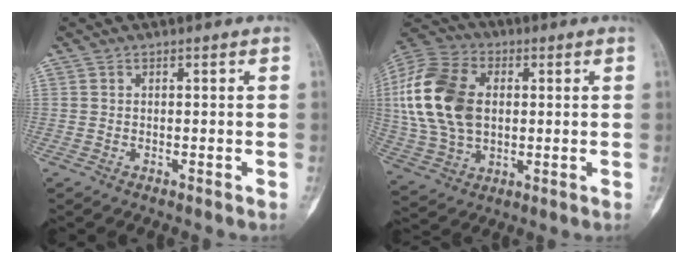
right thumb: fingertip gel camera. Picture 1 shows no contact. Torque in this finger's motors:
{"motor_torque": [-0.52, 1.49, 1.20, 0.45, 0.24]}